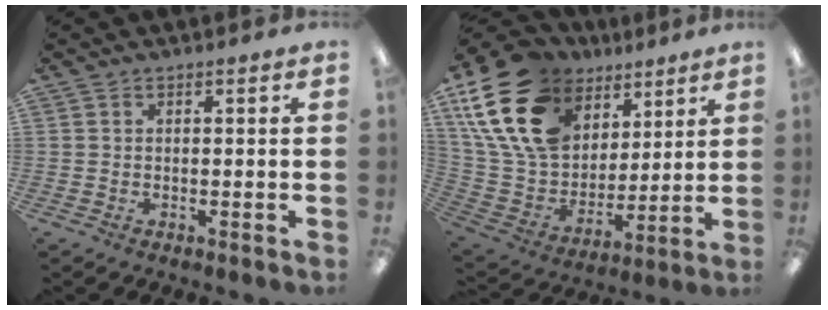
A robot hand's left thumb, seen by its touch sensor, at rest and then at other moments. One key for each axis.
{"total": 23.0, "fx": 11.2, "fy": 15.7, "fz": 12.5, "tx": -0.263, "ty": -0.038, "tz": 0.210}